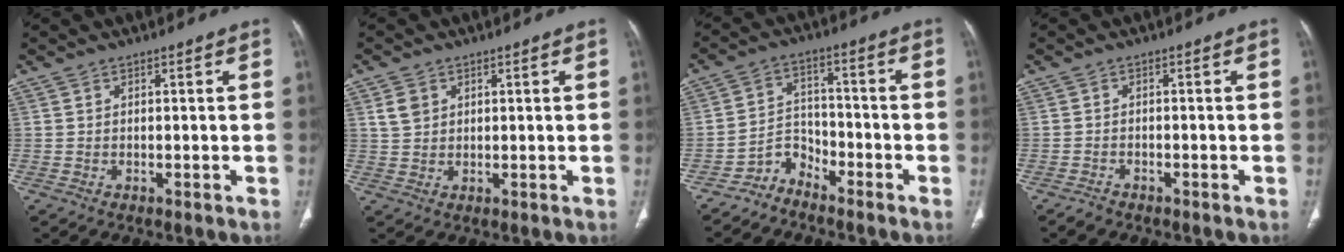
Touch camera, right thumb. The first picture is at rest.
{"total": 3.3, "force": [1.3, 2.5, 1.6], "torque": [-0.023, -0.002, 0.030]}
{"total": 5.1, "force": [-4.4, 2.4, 0.3], "torque": [0.011, 0.049, -0.091]}
{"total": 1.6, "force": [-1.4, 0.7, 0.3], "torque": [-0.012, 0.003, -0.027]}